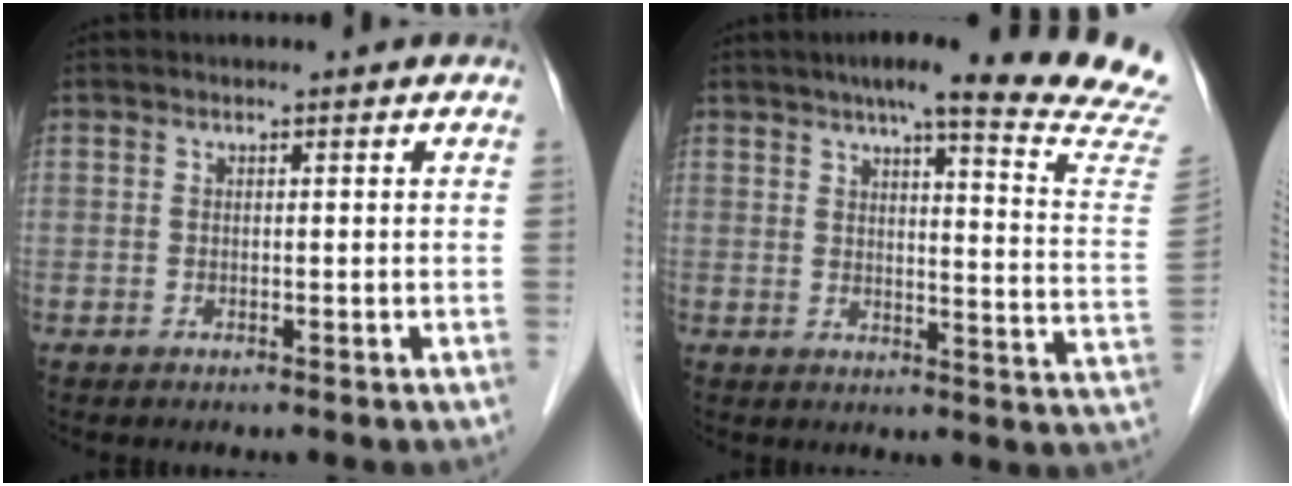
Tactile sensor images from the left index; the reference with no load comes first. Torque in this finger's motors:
{"motor_torque": [-0.05, -0.27, 0.31, 0.05]}